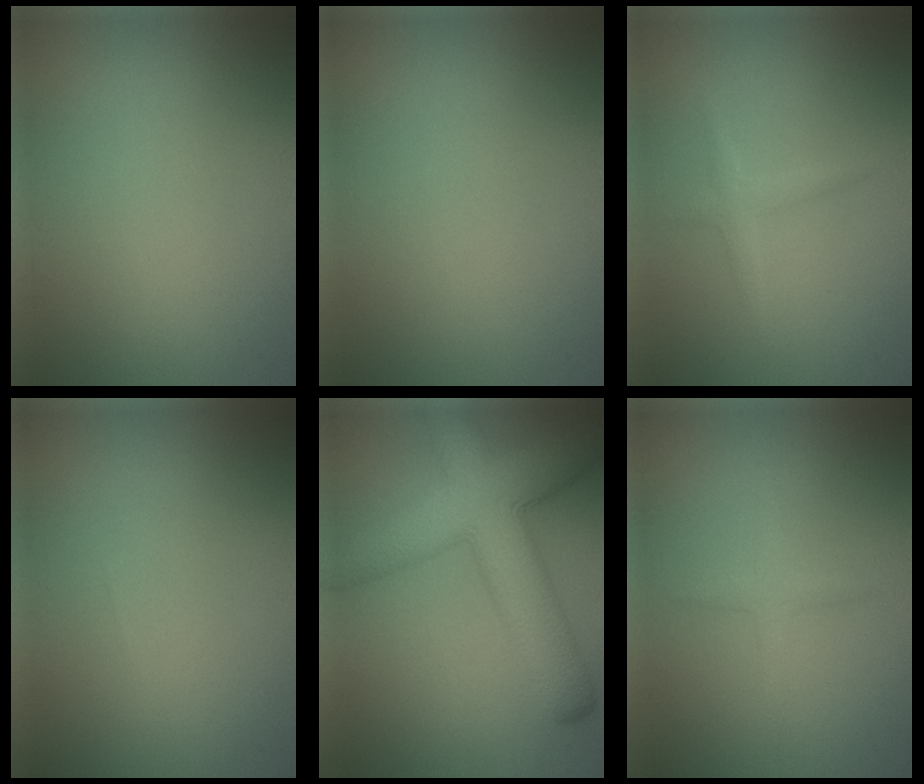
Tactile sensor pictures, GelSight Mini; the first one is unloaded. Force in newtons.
{"total": 0.0}
{"total": 1.3, "press": 1.3, "slide": 0.0}
{"total": 0.0}
{"total": 10.1, "press": 10.1, "slide": 0.4}
{"total": 1.3, "press": 1.3, "slide": 0.1}